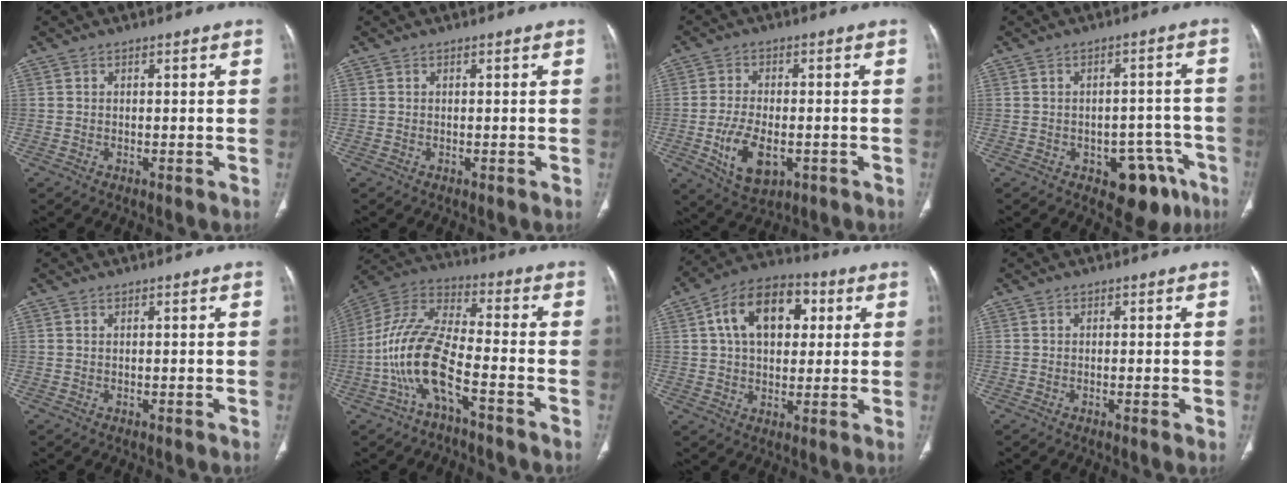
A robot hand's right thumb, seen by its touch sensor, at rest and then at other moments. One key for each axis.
{"total": 0.0}
{"total": 9.4, "fx": -2.7, "fy": 5.3, "fz": 7.4, "tx": -0.132, "ty": 0.002, "tz": -0.036}
{"total": 9.9, "fx": -5.0, "fy": 5.7, "fz": 6.3, "tx": -0.038, "ty": 0.035, "tz": -0.057}
{"total": 0.0}
{"total": 13.6, "fx": -5.4, "fy": 4.6, "fz": 11.6, "tx": -0.252, "ty": 0.058, "tz": -0.108}
{"total": 15.3, "fx": 4.2, "fy": 9.8, "fz": 10.9, "tx": -0.151, "ty": 0.014, "tz": 0.062}
{"total": 1.0, "fx": -0.2, "fy": 0.1, "fz": 1.0, "tx": -0.019, "ty": -0.004, "tz": -0.002}